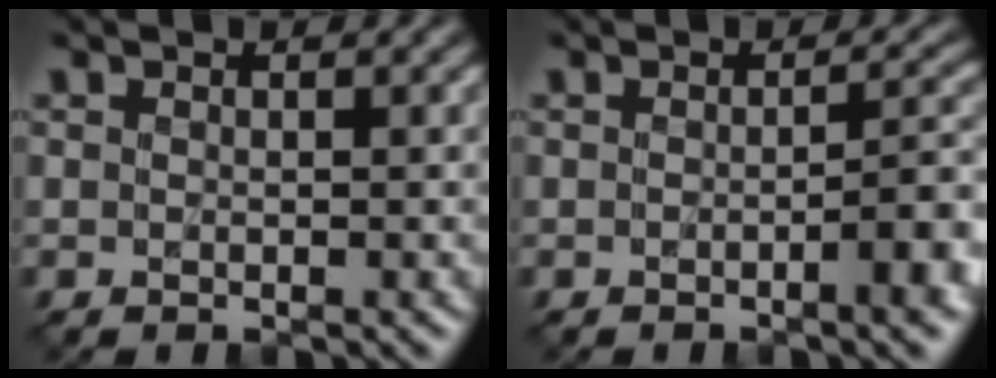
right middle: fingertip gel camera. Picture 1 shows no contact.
{"total": 3.4, "force": [-1.1, 0.8, 3.1], "torque": [-0.040, 0.006, -0.020]}